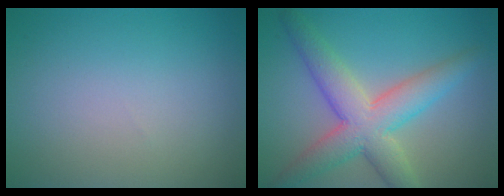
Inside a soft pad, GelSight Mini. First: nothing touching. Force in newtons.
{"total": 6.7, "press": 6.7, "slide": 0.2}